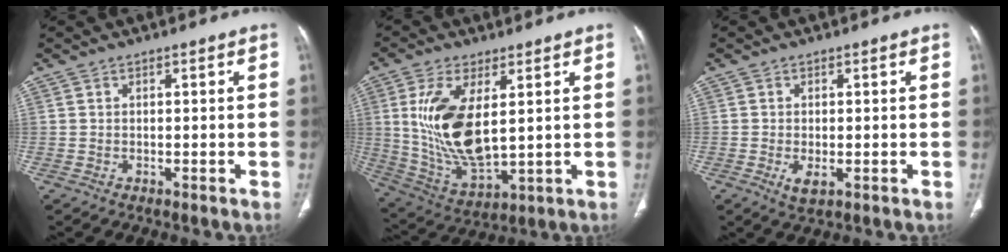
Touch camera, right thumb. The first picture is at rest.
{"total": 15.9, "force": [3.1, 7.3, 13.8], "torque": [-0.276, -0.023, 0.076]}
{"total": 2.9, "force": [-0.8, 1.4, 2.4], "torque": [-0.048, -0.007, -0.011]}